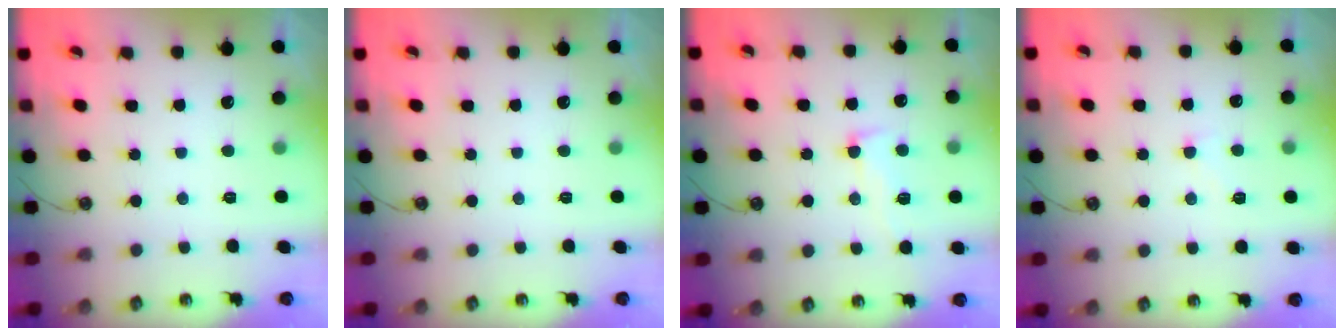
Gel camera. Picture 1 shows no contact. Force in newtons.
{"total": 0.0}
{"total": 5.0, "press": 4.9, "slide": 1.2}
{"total": 1.0, "press": 0.8, "slide": 0.6}